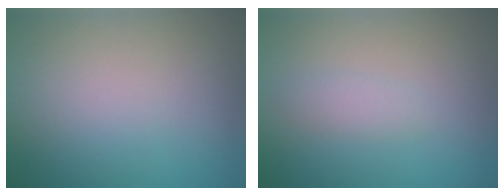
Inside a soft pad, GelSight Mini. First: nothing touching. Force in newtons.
{"total": 1.3, "press": 1.3, "slide": 0.1}